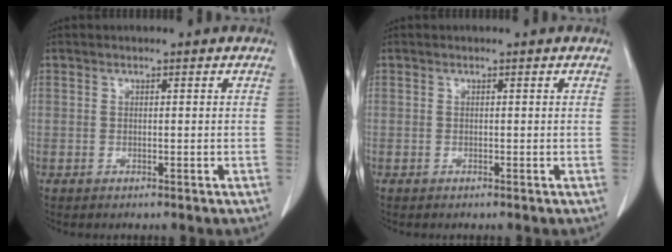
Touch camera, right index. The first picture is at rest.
{"total": 0.0}